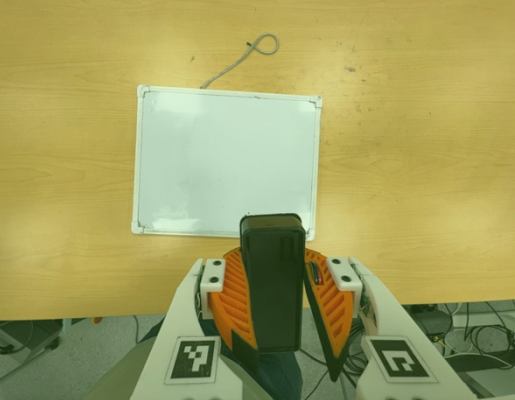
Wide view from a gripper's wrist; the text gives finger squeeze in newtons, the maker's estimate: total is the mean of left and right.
{"total": 10.4, "left": 10.4, "right": 10.4}